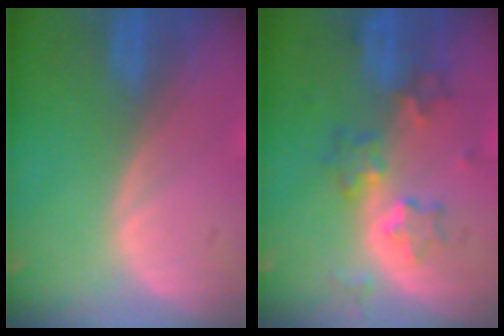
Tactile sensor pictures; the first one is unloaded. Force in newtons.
{"total": 6.0, "press": 5.8, "slide": 1.5}